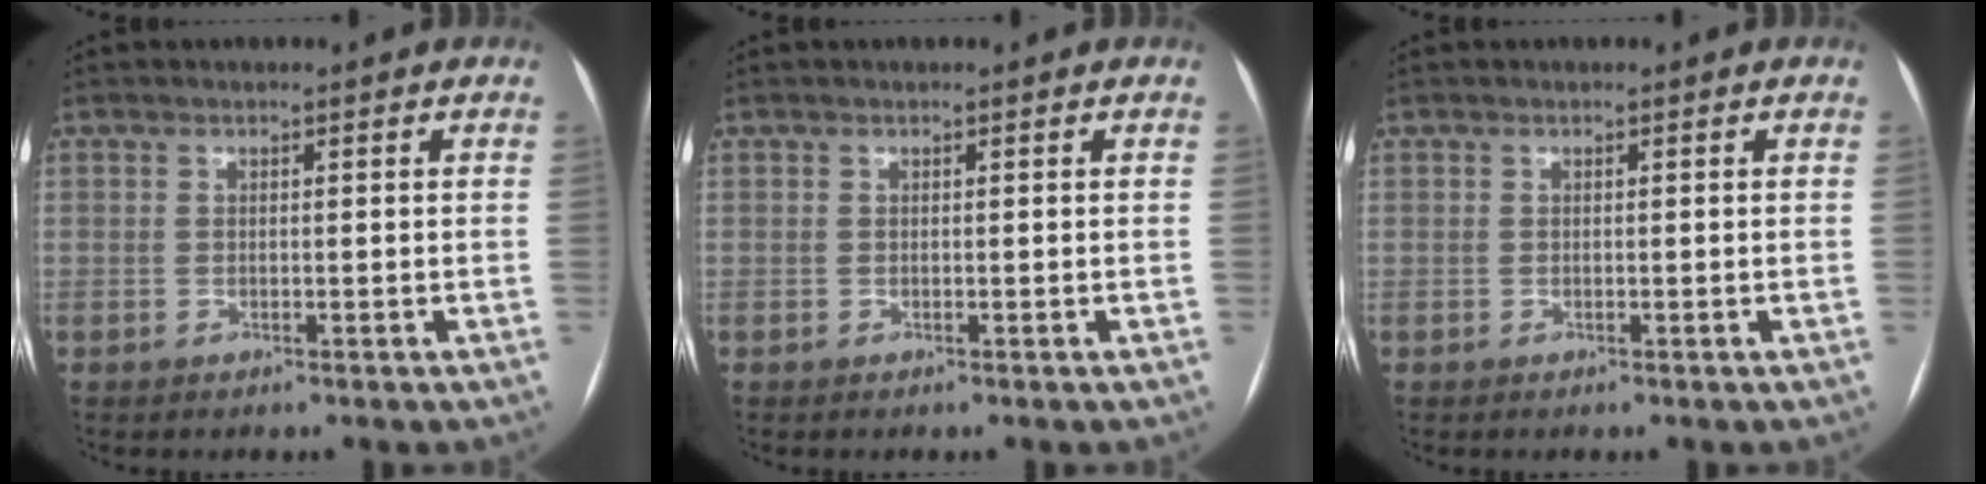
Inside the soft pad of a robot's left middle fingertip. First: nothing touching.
{"total": 0.0}
{"total": 0.0}